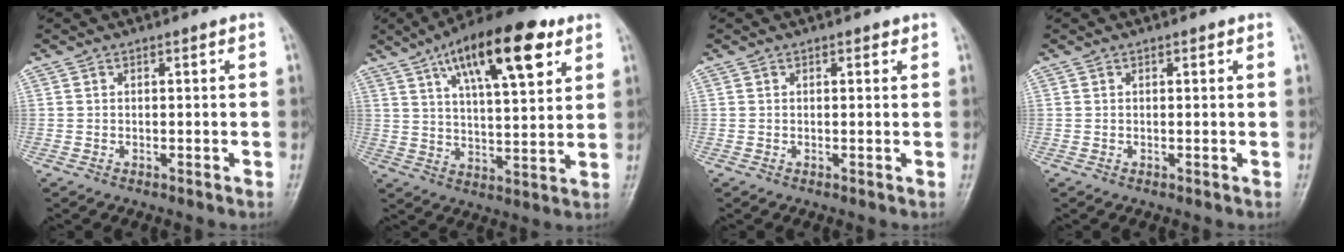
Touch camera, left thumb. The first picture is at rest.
{"total": 19.1, "force": [9.7, 6.7, 15.1], "torque": [-0.215, -0.024, 0.155]}
{"total": 1.2, "force": [0.7, 0.7, 0.6], "torque": [0.000, -0.001, 0.005]}
{"total": 0.7, "force": [0.4, 0.4, 0.5], "torque": [-0.002, 0.000, 0.003]}